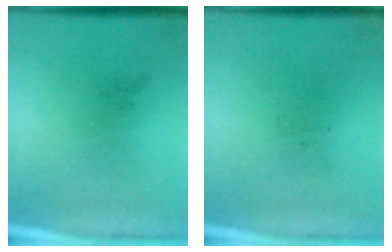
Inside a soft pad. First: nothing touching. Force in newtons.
{"total": 0.0}